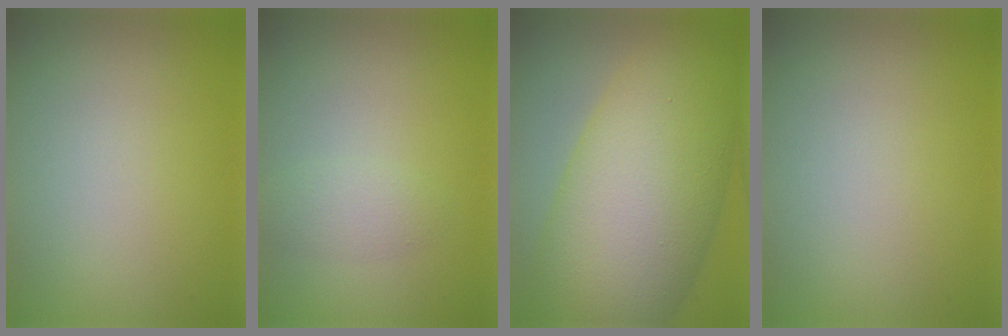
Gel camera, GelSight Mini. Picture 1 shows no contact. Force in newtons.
{"total": 1.7, "press": 1.7, "slide": 0.0}
{"total": 13.9, "press": 13.9, "slide": 0.2}
{"total": 0.0}